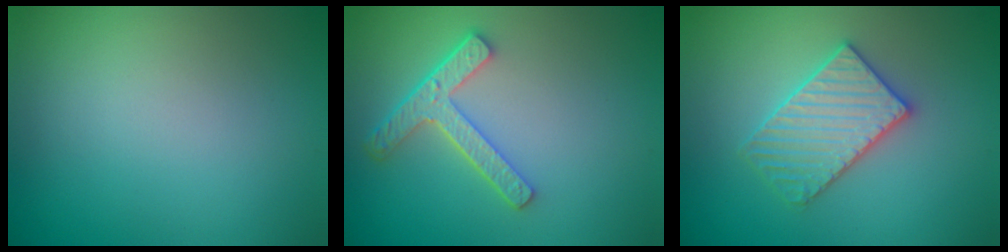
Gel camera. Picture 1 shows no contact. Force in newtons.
{"total": 3.9, "press": 3.0, "slide": 2.5}
{"total": 3.4, "press": 3.4, "slide": 0.5}